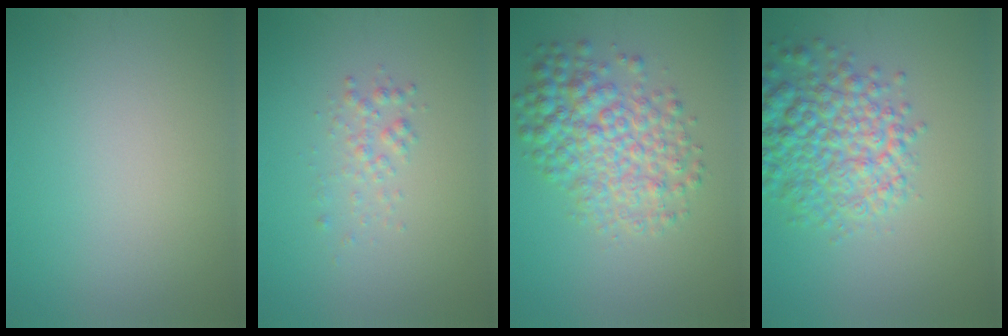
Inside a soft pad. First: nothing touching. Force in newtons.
{"total": 1.4, "press": 1.4, "slide": 0.1}
{"total": 6.2, "press": 6.2, "slide": 0.1}
{"total": 6.9, "press": 6.9, "slide": 0.4}